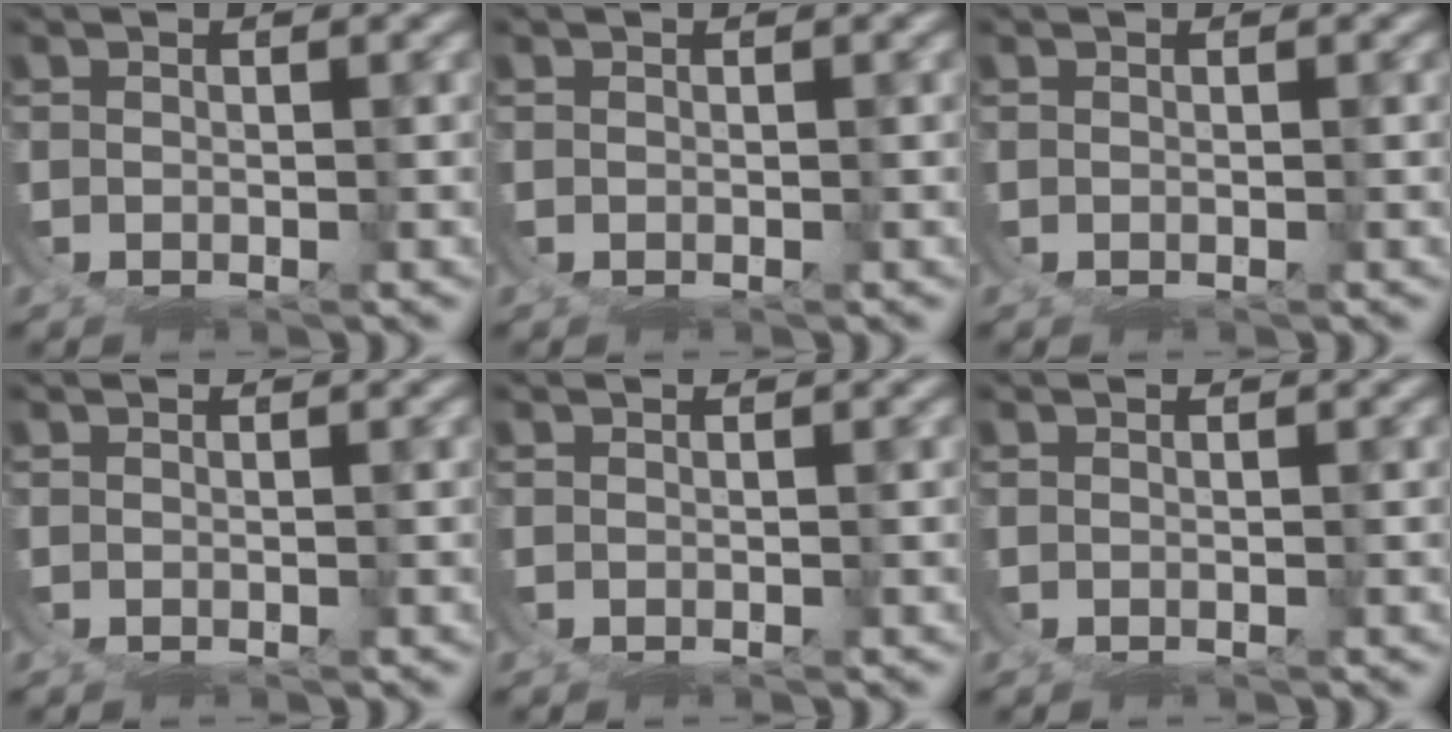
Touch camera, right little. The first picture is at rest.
{"total": 0.0}
{"total": 0.0}
{"total": 0.0}
{"total": 0.0}
{"total": 0.0}